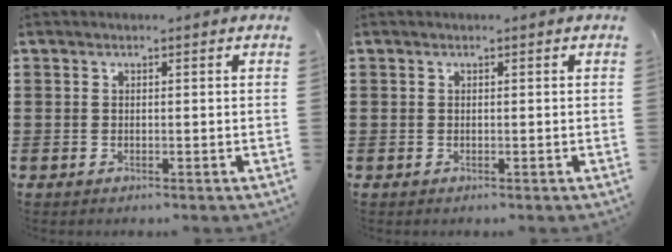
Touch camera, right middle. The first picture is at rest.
{"total": 0.0}